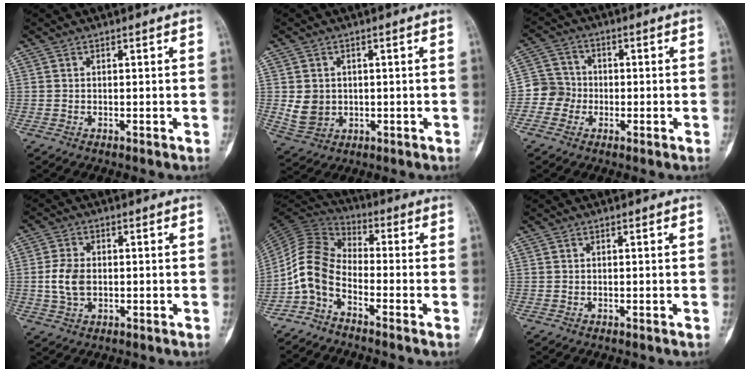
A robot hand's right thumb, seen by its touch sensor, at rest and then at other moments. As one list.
[{"total": 5.4, "force": [0.2, 4.6, 2.7], "torque": [-0.031, -0.002, 0.017]}, {"total": 5.5, "force": [-1.5, 5.2, 0.8], "torque": [0.018, 0.016, -0.040]}, {"total": 5.7, "force": [-0.3, 3.9, 4.2], "torque": [-0.084, 0.005, -0.006]}, {"total": 8.4, "force": [-4.0, 4.7, 5.6], "torque": [-0.109, 0.056, -0.100]}, {"total": 0.0}]